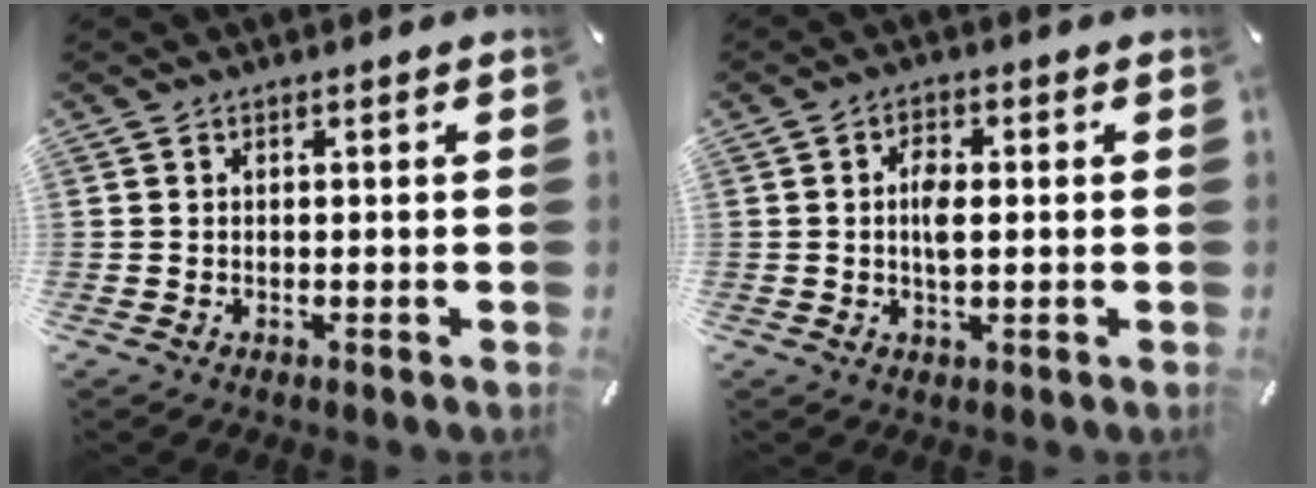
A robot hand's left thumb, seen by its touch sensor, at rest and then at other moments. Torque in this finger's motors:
{"motor_torque": [0.12, 0.10, 0.24, 0.25, 0.08]}